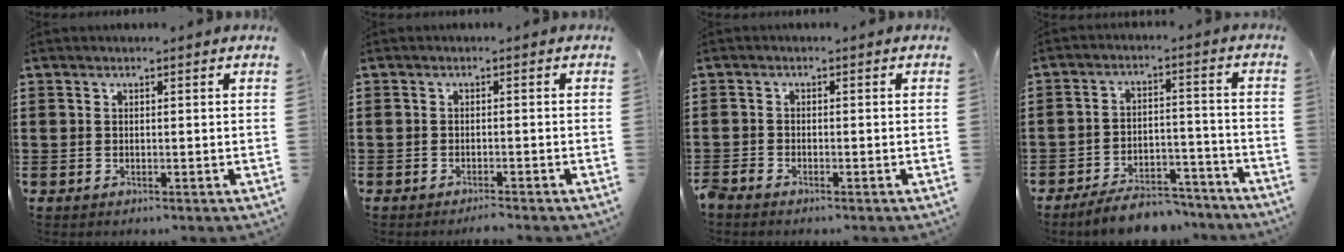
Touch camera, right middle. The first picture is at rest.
{"total": 1.2, "force": [-1.2, -0.1, 0.3], "torque": [-0.008, 0.000, -0.023]}
{"total": 1.6, "force": [-1.5, 0.3, 0.4], "torque": [-0.026, -0.004, -0.036]}
{"total": 7.2, "force": [-6.8, 1.3, 2.2], "torque": [-0.030, 0.016, -0.126]}